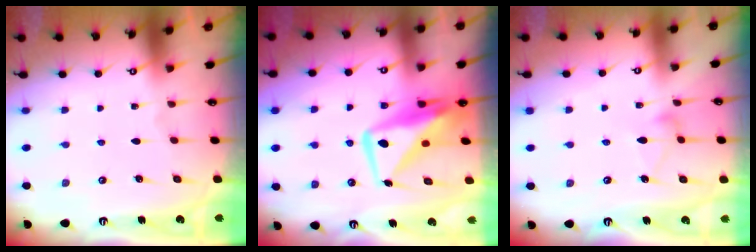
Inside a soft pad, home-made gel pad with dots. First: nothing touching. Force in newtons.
{"total": 11.3, "press": 11.3, "slide": 1.0}
{"total": 7.0, "press": 6.9, "slide": 0.4}